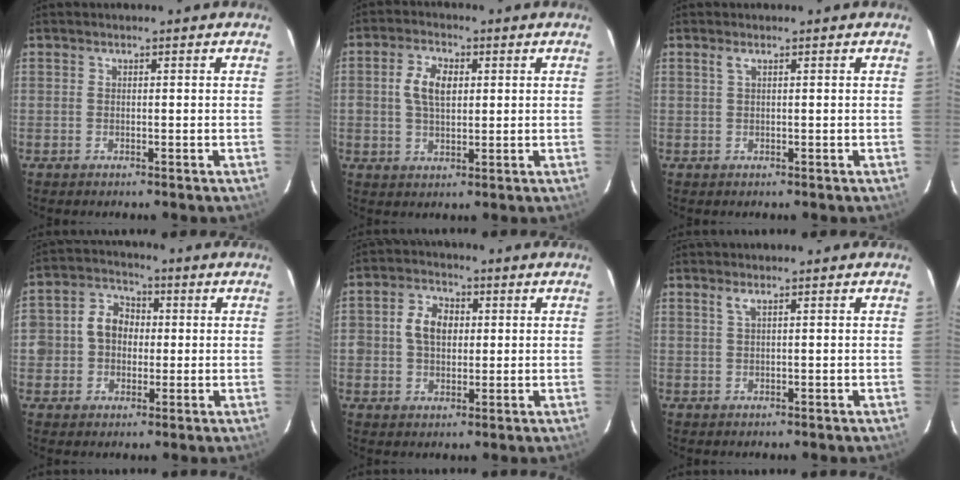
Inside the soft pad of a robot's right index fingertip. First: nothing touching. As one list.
[{"total": 6.2, "force": [1.2, 3.6, 4.9], "torque": [-0.094, 0.010, 0.023]}, {"total": 0.8, "force": [0.4, -0.1, 0.7], "torque": [-0.015, 0.003, 0.006]}, {"total": 8.2, "force": [0.0, 7.2, 3.8], "torque": [-0.082, 0.030, 0.000]}, {"total": 6.4, "force": [0.9, 4.9, 4.0], "torque": [-0.076, 0.017, 0.017]}, {"total": 1.1, "force": [0.6, -0.2, 0.9], "torque": [-0.018, 0.002, 0.011]}]